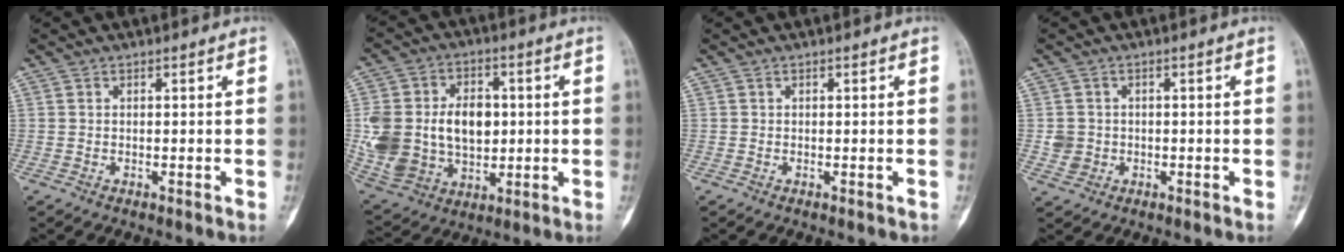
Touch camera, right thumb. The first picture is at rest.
{"total": 21.3, "force": [0.7, 15.2, 14.9], "torque": [-0.290, 0.004, 0.038]}
{"total": 0.0}
{"total": 3.0, "force": [-0.3, 2.9, 1.0], "torque": [-0.004, 0.004, 0.000]}